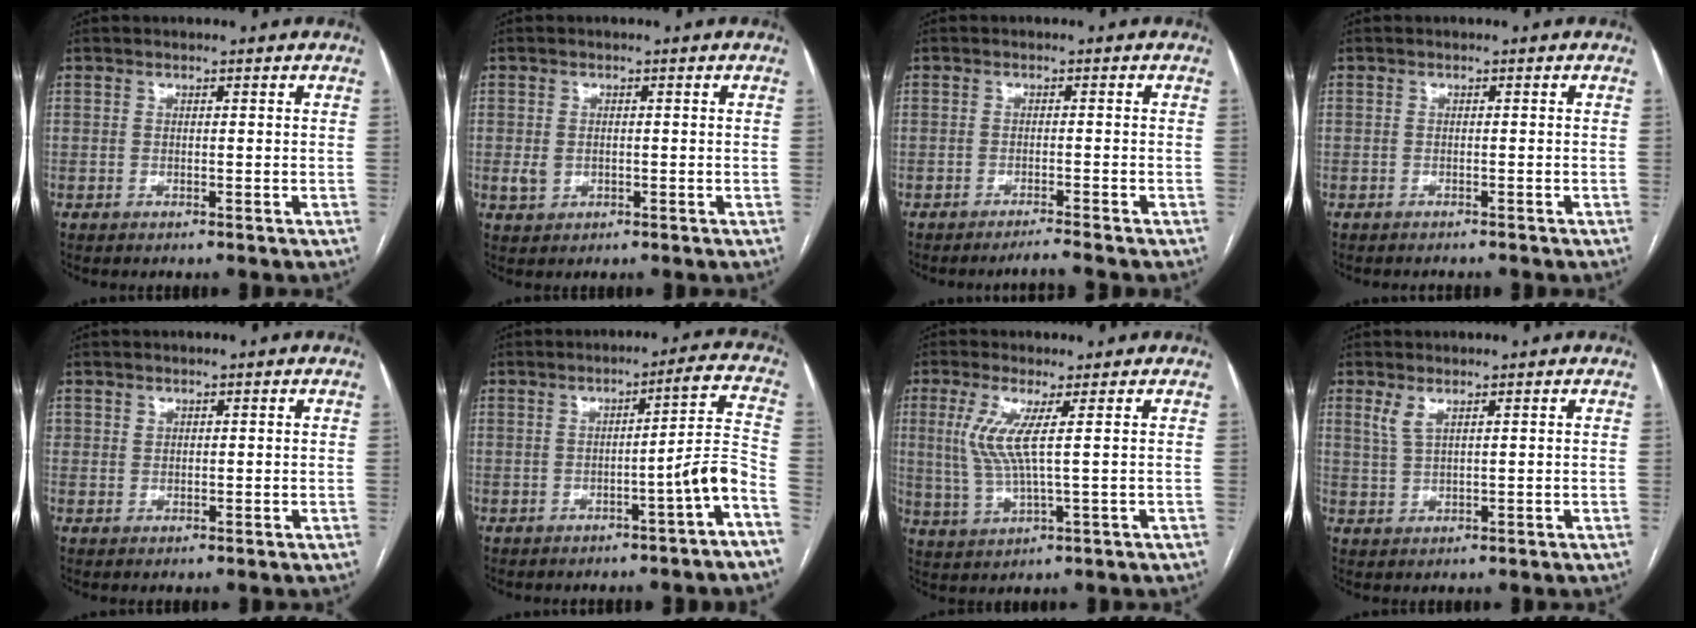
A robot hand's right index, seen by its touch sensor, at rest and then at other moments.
{"total": 2.3, "force": [-0.3, 1.9, 1.4], "torque": [-0.028, 0.001, 0.004]}
{"total": 2.8, "force": [-2.4, -1.3, 0.5], "torque": [-0.006, -0.009, -0.040]}
{"total": 2.0, "force": [-1.8, 0.8, 0.1], "torque": [0.004, -0.001, -0.024]}
{"total": 0.9, "force": [0.6, 0.6, 0.1], "torque": [0.008, -0.001, 0.007]}
{"total": 6.6, "force": [-3.1, -1.3, 5.6], "torque": [-0.061, 0.010, -0.047]}
{"total": 6.3, "force": [1.7, 0.0, 6.0], "torque": [-0.140, -0.001, 0.039]}
{"total": 2.5, "force": [1.6, 0.5, 1.9], "torque": [-0.050, 0.003, 0.038]}